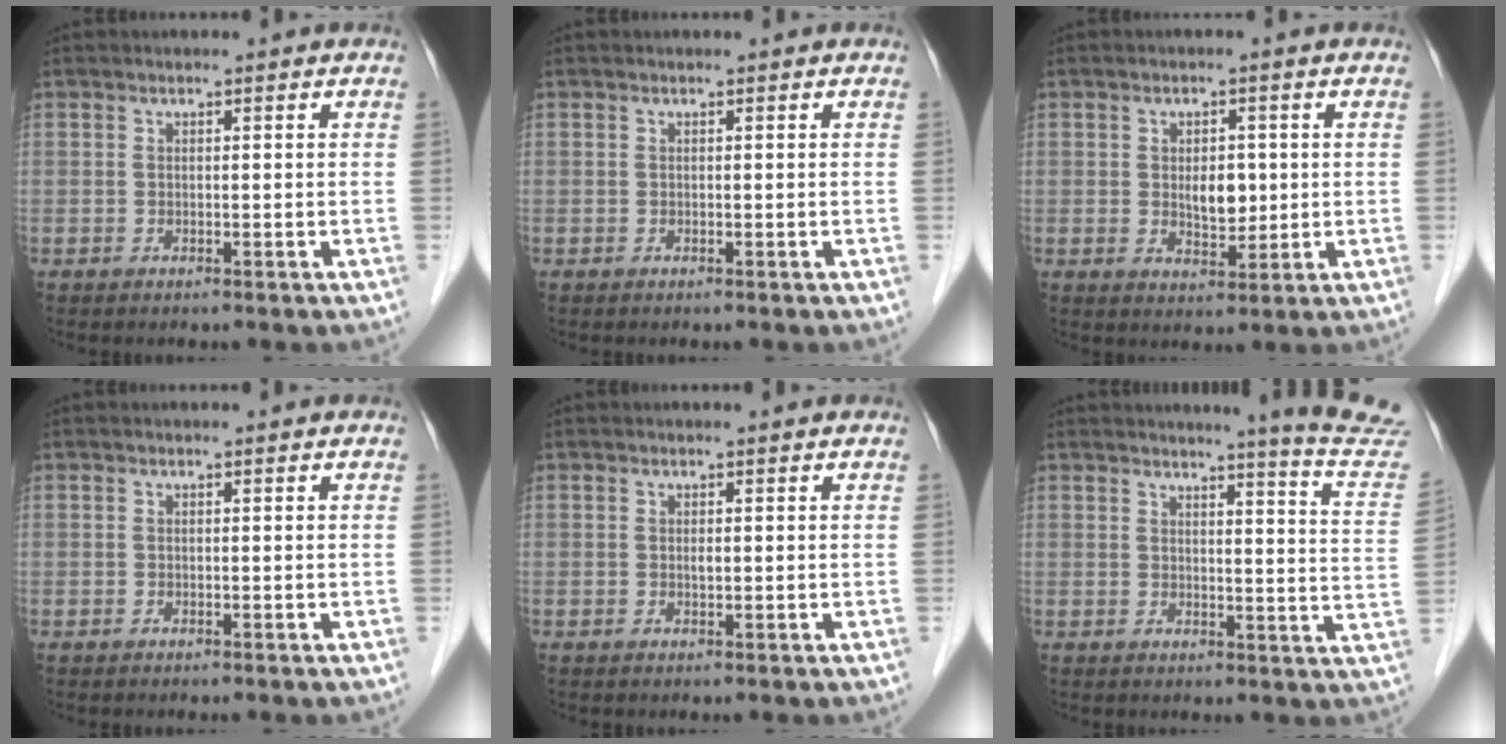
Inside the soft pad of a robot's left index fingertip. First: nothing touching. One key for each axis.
{"total": 0.0}
{"total": 4.2, "fx": 0.3, "fy": 2.3, "fz": 3.5, "tx": -0.057, "ty": -0.001, "tz": 0.012}
{"total": 0.0}
{"total": 0.6, "fx": 0.1, "fy": 0.2, "fz": 0.6, "tx": -0.013, "ty": -0.001, "tz": 0.003}
{"total": 12.5, "fx": 12.0, "fy": -2.0, "fz": 2.8, "tx": -0.030, "ty": -0.103, "tz": 0.116}